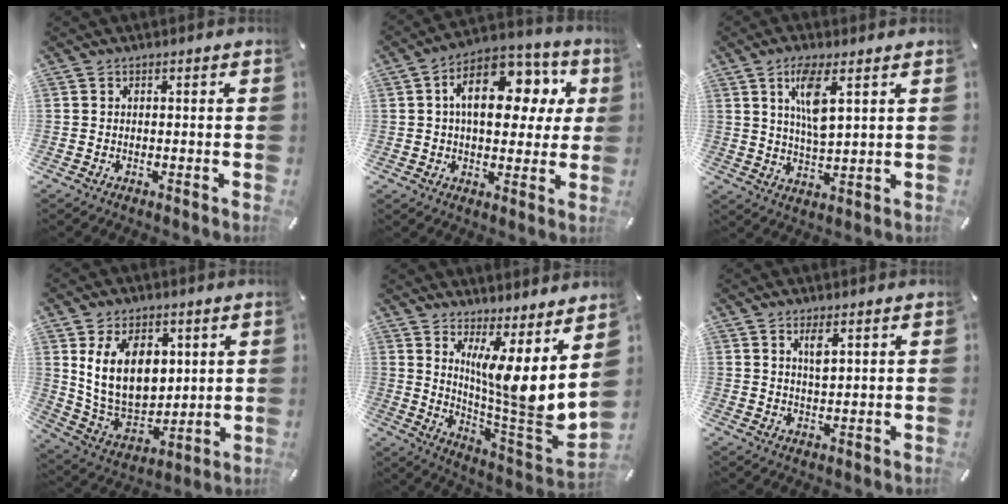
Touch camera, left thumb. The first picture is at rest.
{"total": 15.9, "force": [4.6, 9.8, 11.6], "torque": [-0.179, -0.008, 0.082]}
{"total": 8.7, "force": [4.0, 2.5, 7.3], "torque": [-0.134, -0.007, 0.066]}
{"total": 15.5, "force": [5.2, 10.7, 9.9], "torque": [-0.205, -0.017, 0.097]}
{"total": 11.2, "force": [4.2, 0.2, 10.4], "torque": [-0.163, -0.086, 0.063]}
{"total": 3.3, "force": [1.9, 0.8, 2.6], "torque": [-0.057, 0.002, 0.033]}